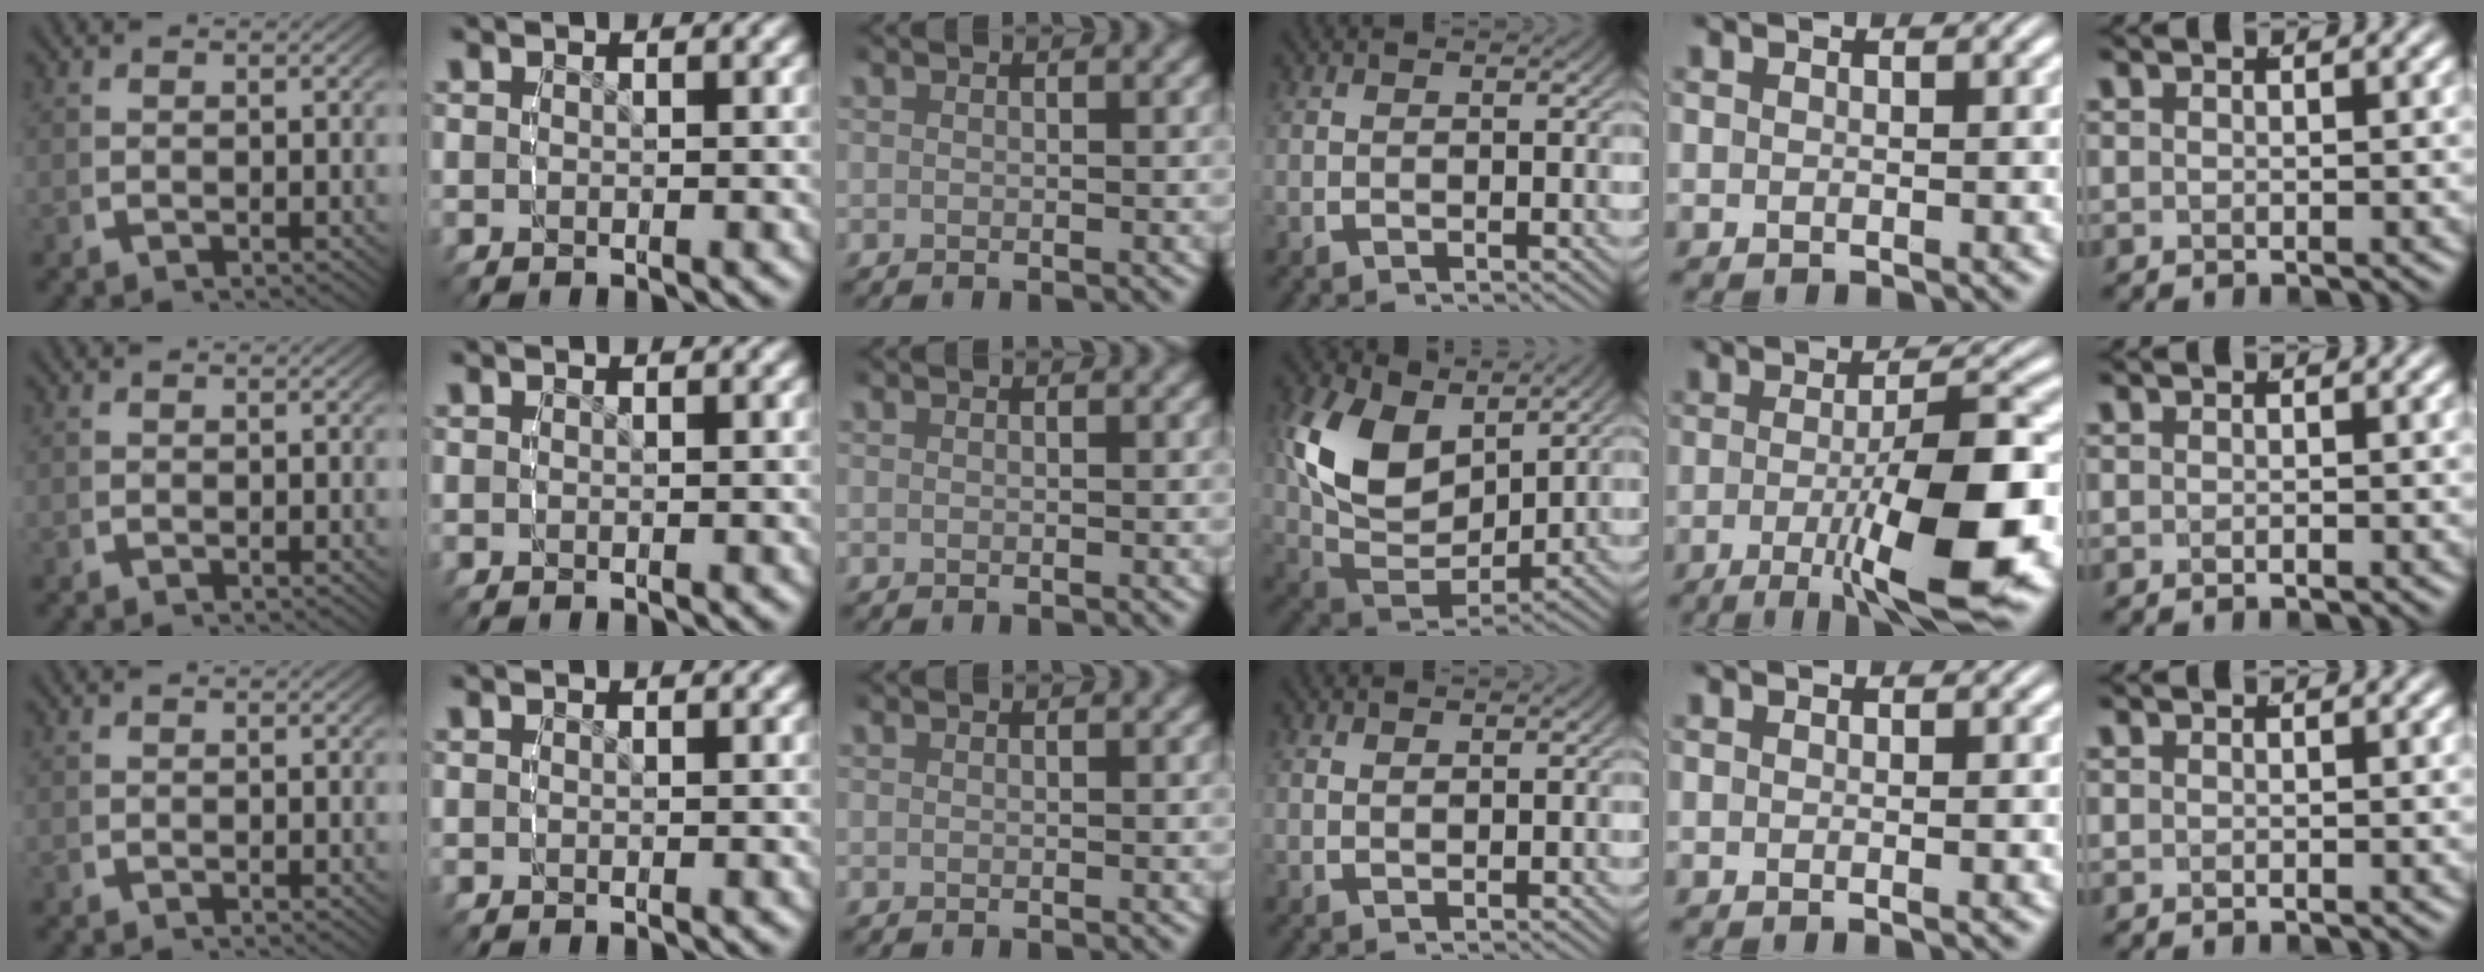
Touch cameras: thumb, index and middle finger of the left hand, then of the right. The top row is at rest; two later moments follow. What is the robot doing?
{"motion": "lift_and_place", "object": "markers"}